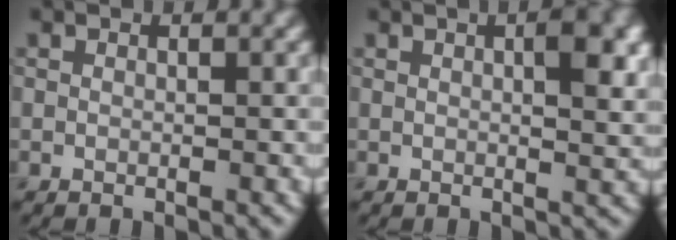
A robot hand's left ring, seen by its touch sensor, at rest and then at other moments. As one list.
[{"total": 4.0, "force": [1.1, 1.1, 3.6], "torque": [-0.045, 0.006, 0.015]}]